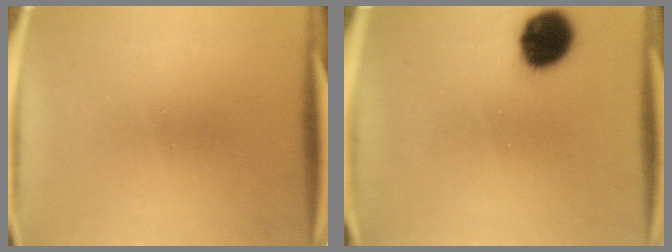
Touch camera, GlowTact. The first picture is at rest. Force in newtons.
{"total": 12.1}